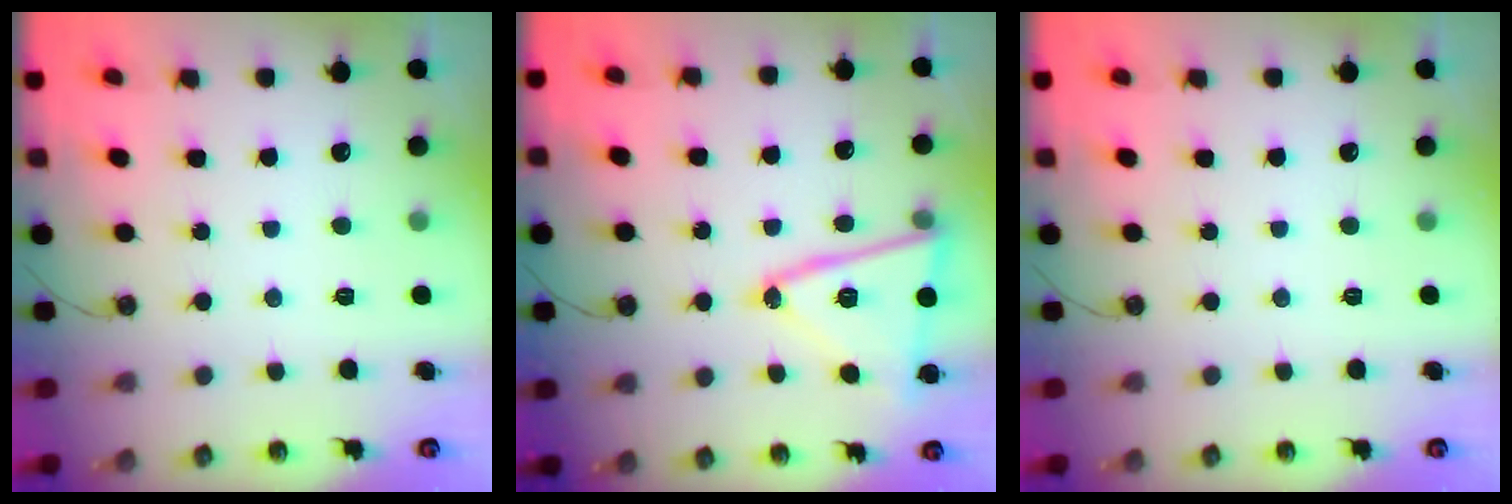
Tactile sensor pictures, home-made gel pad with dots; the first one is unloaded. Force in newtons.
{"total": 16.7, "press": 16.6, "slide": 1.4}
{"total": 0.0}